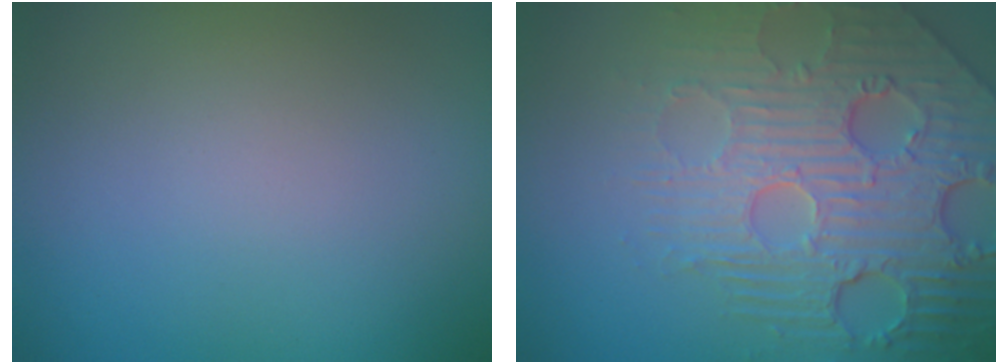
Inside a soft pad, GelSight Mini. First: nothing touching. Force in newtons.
{"total": 8.1, "press": 5.8, "slide": 5.7}